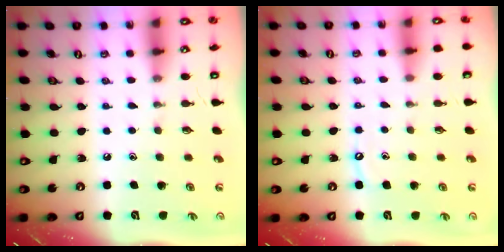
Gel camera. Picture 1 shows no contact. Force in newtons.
{"total": 4.3, "press": 4.3, "slide": 0.6}